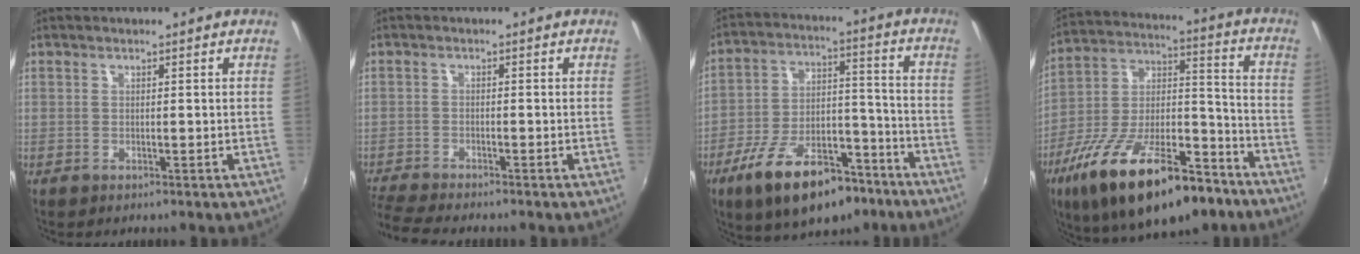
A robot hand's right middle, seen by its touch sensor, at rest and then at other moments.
{"total": 7.0, "force": [-6.4, 0.2, 2.8], "torque": [-0.081, -0.029, -0.114]}
{"total": 18.9, "force": [-11.9, 8.6, 11.9], "torque": [-0.219, 0.000, -0.178]}
{"total": 26.4, "force": [-15.9, 10.2, 18.5], "torque": [-0.321, -0.020, -0.250]}